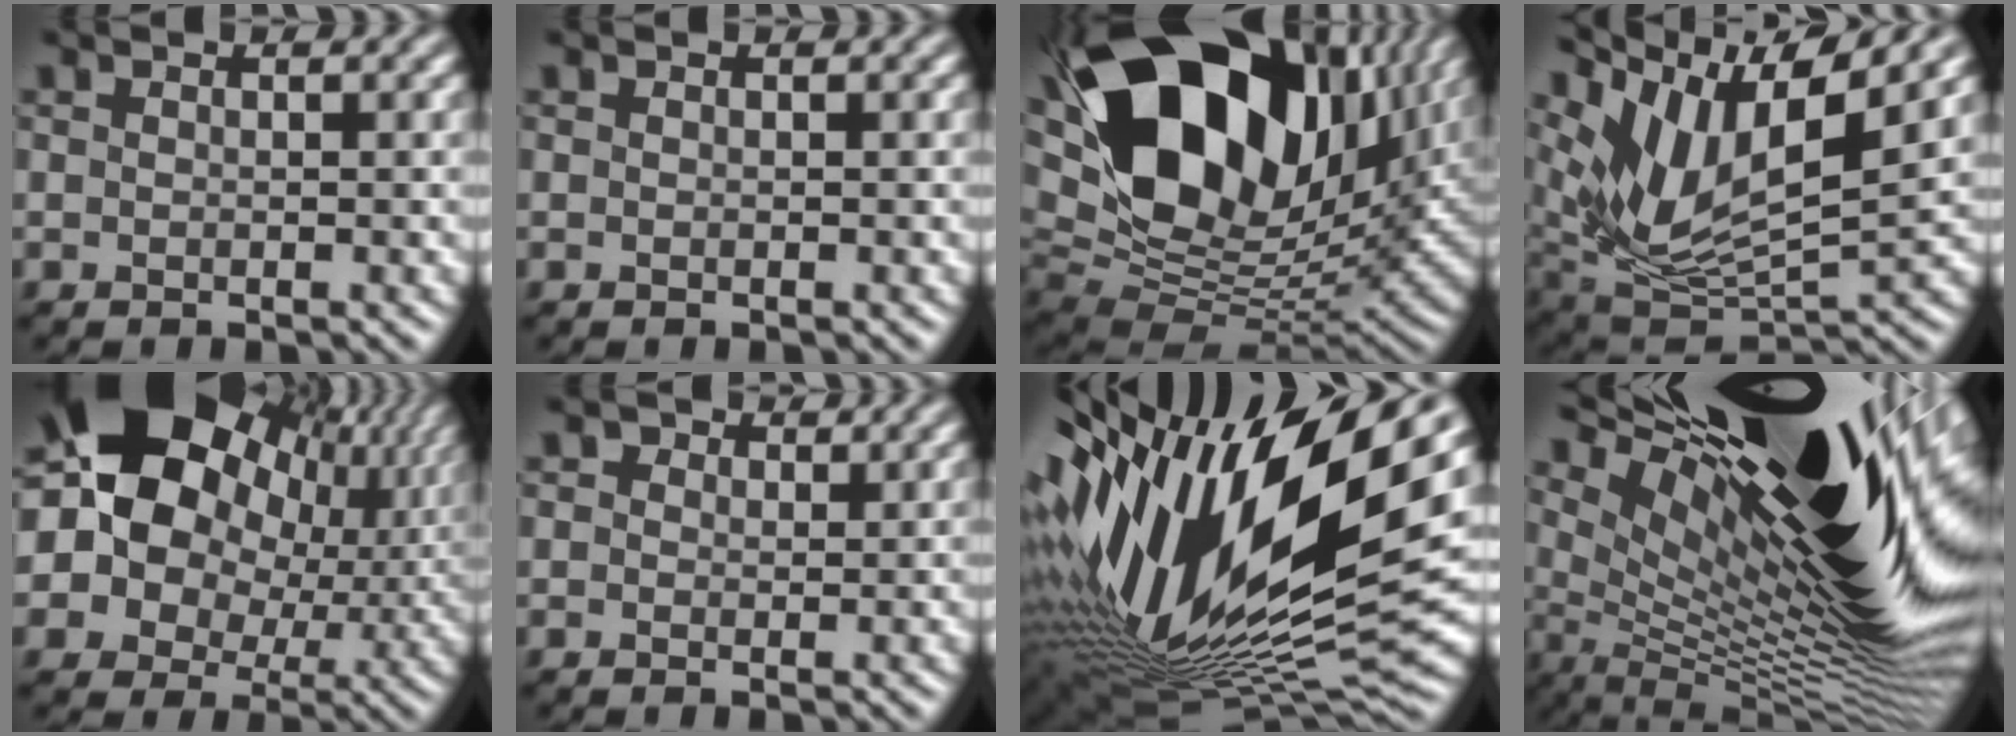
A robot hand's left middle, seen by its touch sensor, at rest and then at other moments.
{"total": 0.0}
{"total": 18.4, "force": [7.2, 10.9, 12.9], "torque": [-0.240, 0.019, 0.122]}
{"total": 9.8, "force": [5.4, 4.0, 7.2], "torque": [-0.147, 0.002, 0.105]}
{"total": 21.4, "force": [6.8, 16.5, 11.9], "torque": [-0.238, 0.054, 0.084]}
{"total": 1.2, "force": [0.7, 1.0, -0.1], "torque": [0.005, -0.005, 0.002]}
{"total": 18.1, "force": [2.5, 6.7, 16.6], "torque": [-0.308, -0.017, 0.041]}
{"total": 21.4, "force": [7.7, 7.1, 18.6], "torque": [-0.254, 0.050, 0.112]}